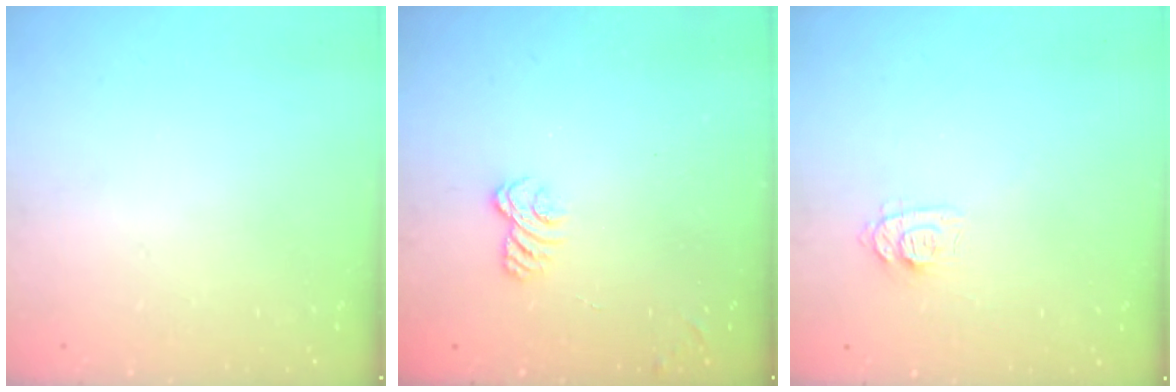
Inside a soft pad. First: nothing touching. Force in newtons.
{"total": 2.8, "press": 2.5, "slide": 1.4}
{"total": 8.6, "press": 8.5, "slide": 0.9}